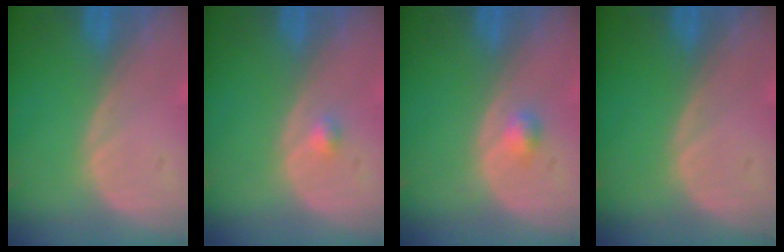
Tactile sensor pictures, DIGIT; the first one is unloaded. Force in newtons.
{"total": 1.2, "press": 1.1, "slide": 0.6}
{"total": 1.8, "press": 1.6, "slide": 0.9}
{"total": 0.0}